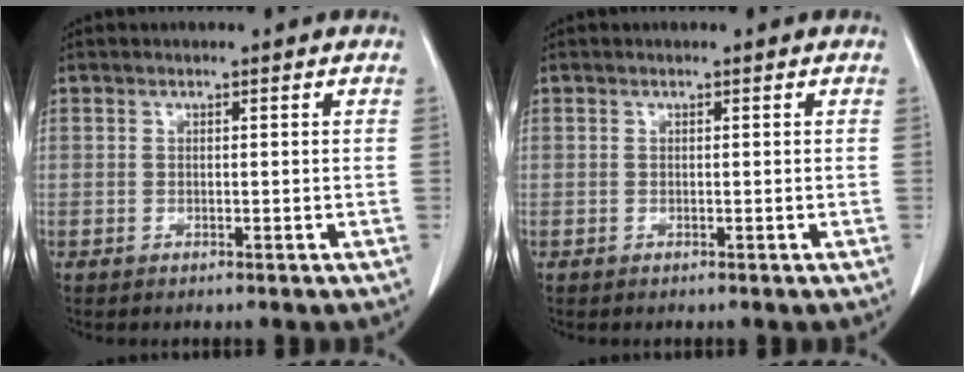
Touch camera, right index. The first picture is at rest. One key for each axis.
{"total": 0.0}